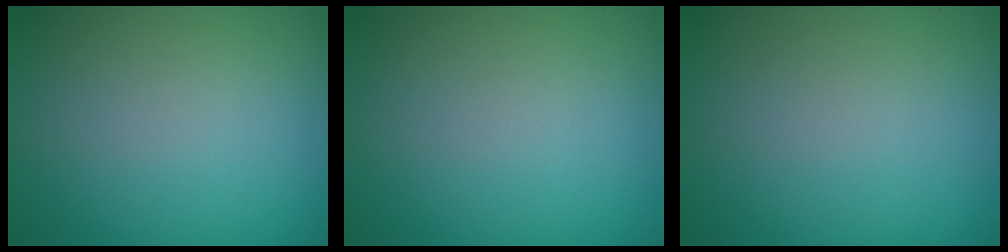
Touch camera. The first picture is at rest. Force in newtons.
{"total": 0.0}
{"total": 0.0}